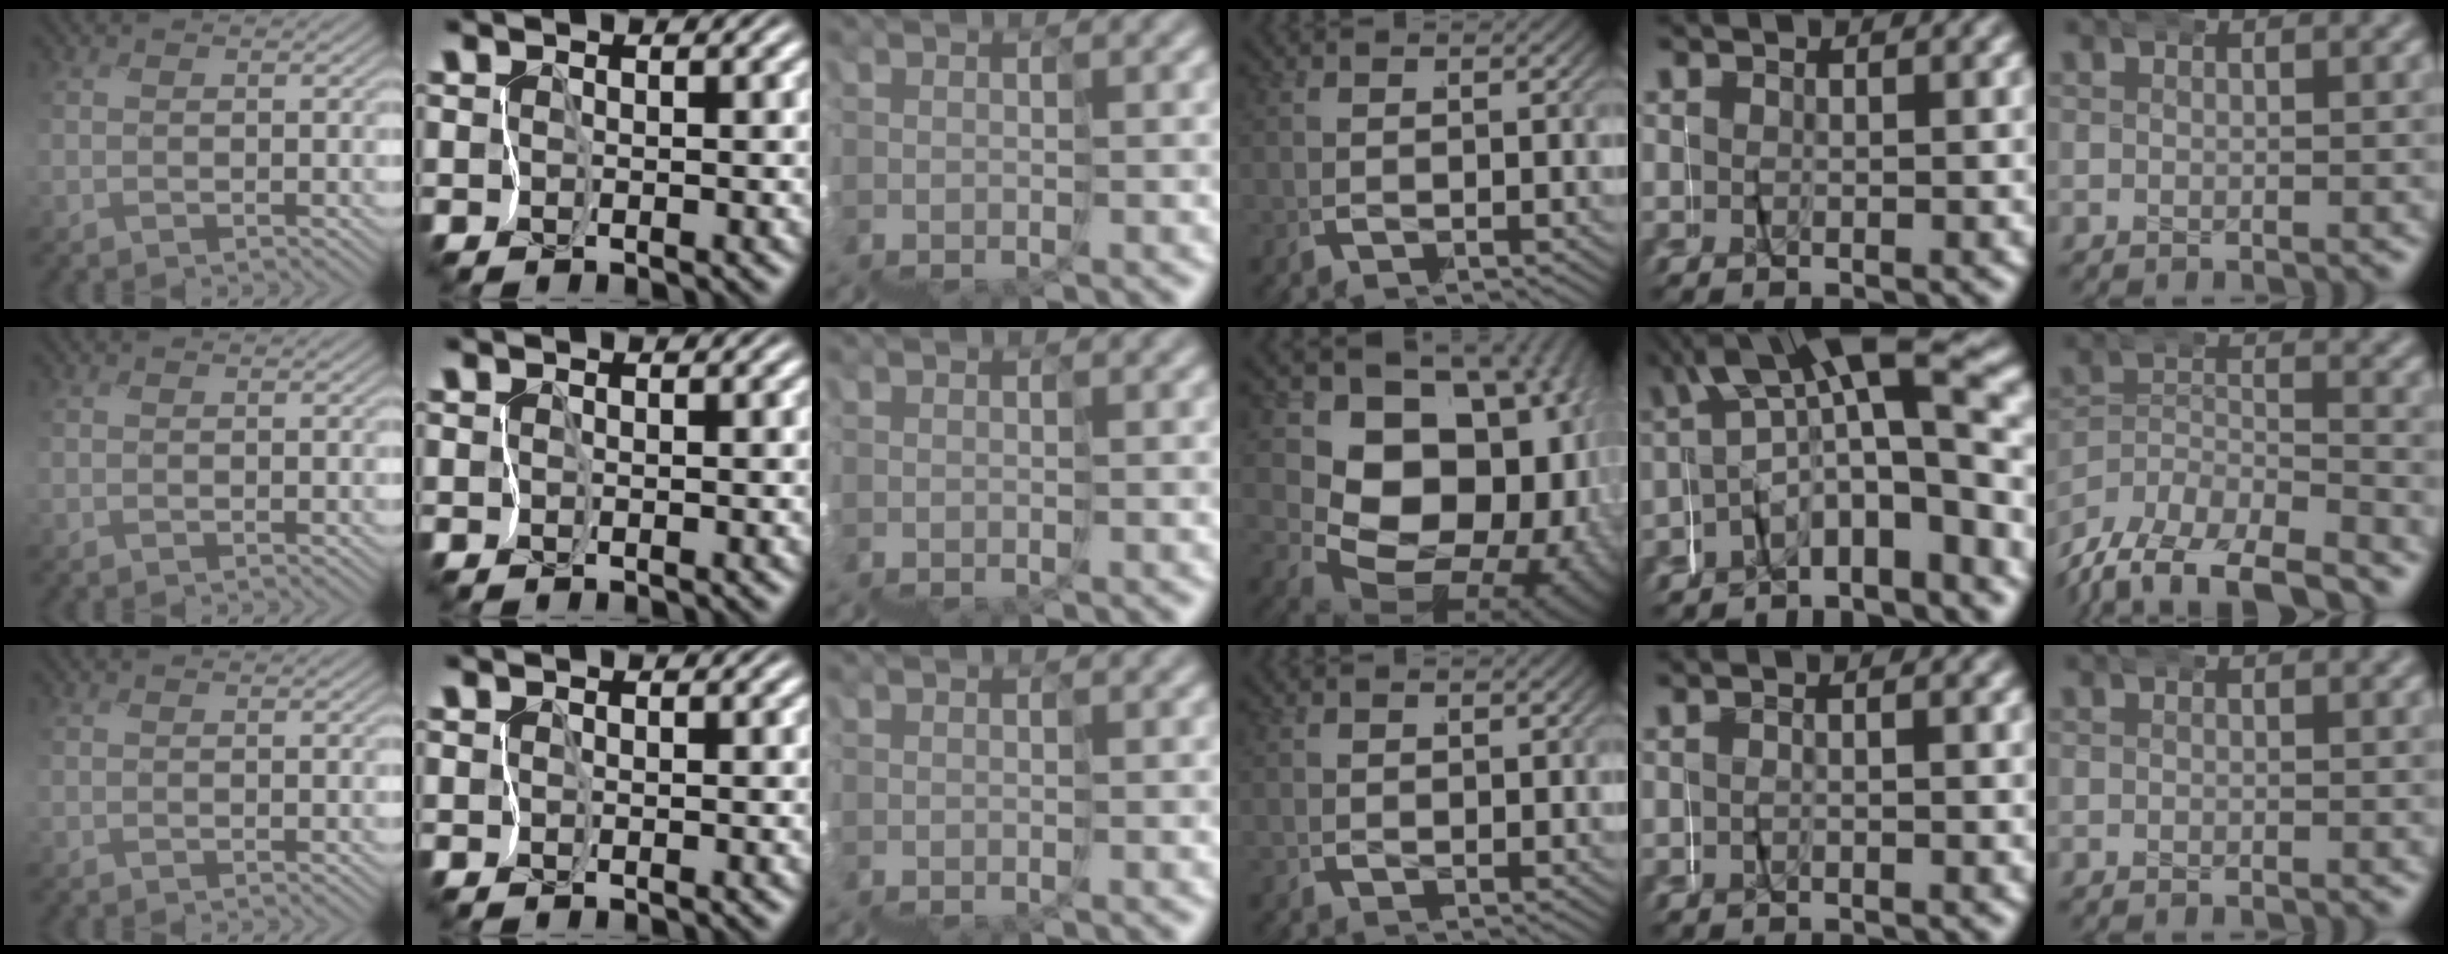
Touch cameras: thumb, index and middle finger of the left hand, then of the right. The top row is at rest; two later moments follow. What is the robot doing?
{"motion": "wrap", "object": "netting"}